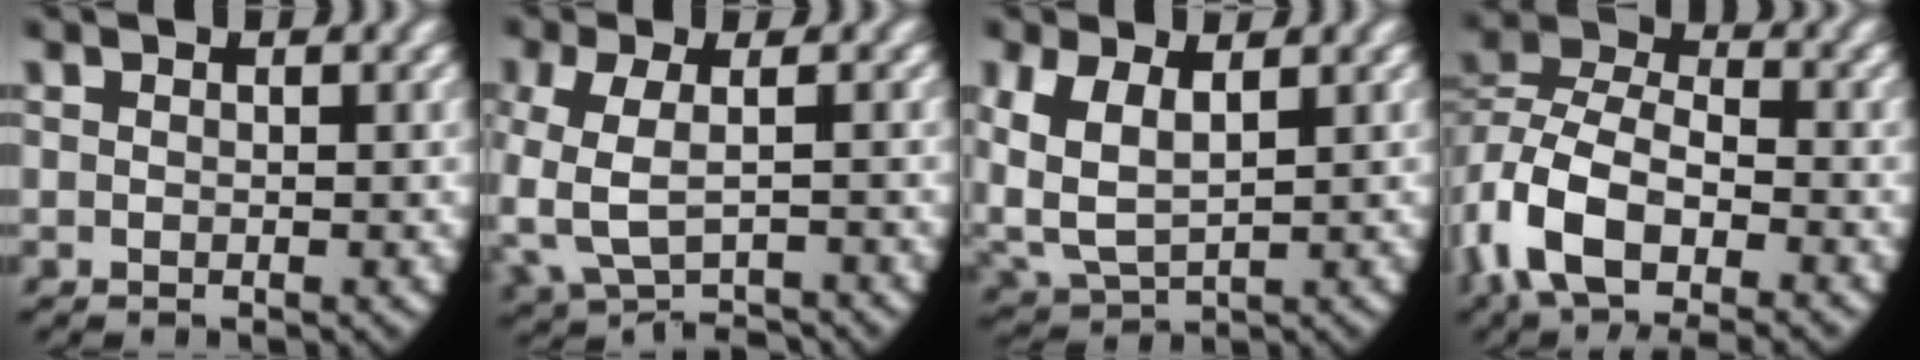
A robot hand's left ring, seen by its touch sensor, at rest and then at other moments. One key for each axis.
{"total": 4.9, "fx": -1.5, "fy": 3.1, "fz": 3.5, "tx": -0.090, "ty": -0.015, "tz": -0.014}
{"total": 6.7, "fx": 0.4, "fy": 5.5, "fz": 3.8, "tx": -0.130, "ty": -0.030, "tz": 0.025}
{"total": 10.0, "fx": -2.5, "fy": 7.4, "fz": 6.3, "tx": -0.140, "ty": -0.016, "tz": -0.045}